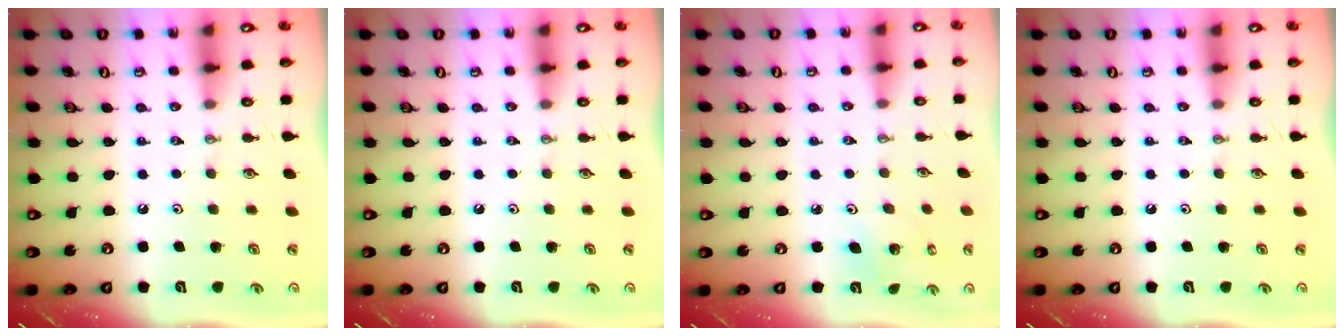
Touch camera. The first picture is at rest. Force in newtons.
{"total": 0.0}
{"total": 5.0, "press": 4.9, "slide": 0.3}
{"total": 0.0}